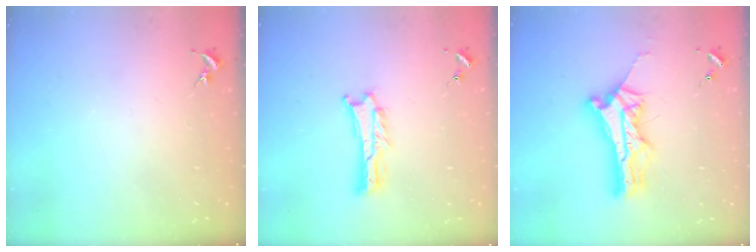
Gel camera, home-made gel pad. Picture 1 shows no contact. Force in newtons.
{"total": 1.1, "press": 1.1, "slide": 0.2}
{"total": 10.1, "press": 10.1, "slide": 1.0}